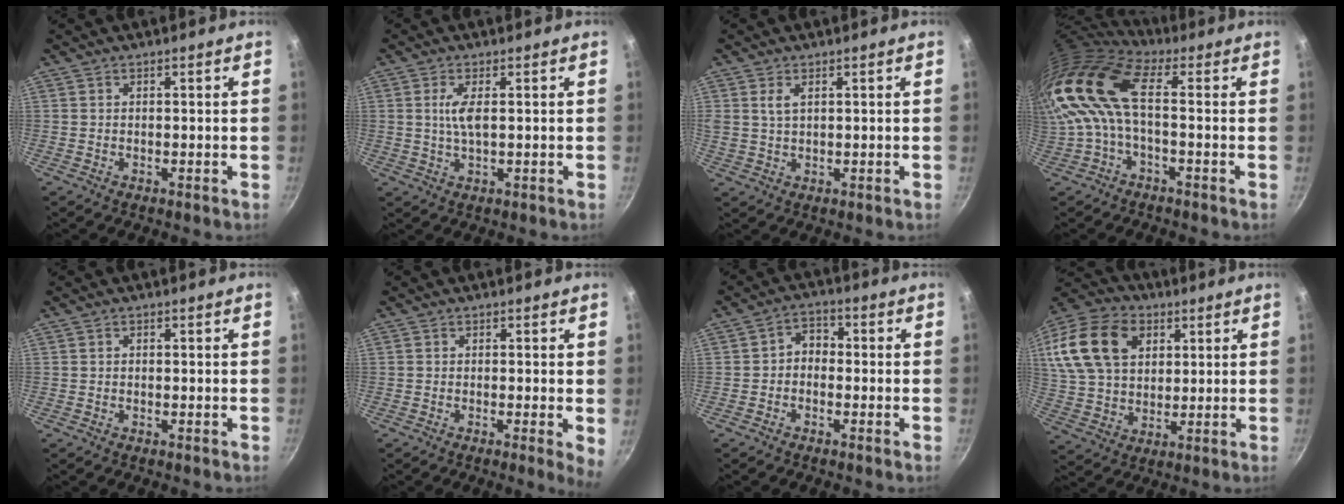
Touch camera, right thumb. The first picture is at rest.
{"total": 3.8, "force": [0.6, 1.1, 3.6], "torque": [-0.079, -0.001, 0.012]}
{"total": 2.8, "force": [1.1, 1.6, 2.0], "torque": [-0.035, -0.005, 0.021]}
{"total": 15.3, "force": [0.5, 6.7, 13.7], "torque": [-0.290, 0.016, -0.004]}
{"total": 0.0}
{"total": 3.3, "force": [-0.3, 0.6, 3.3], "torque": [-0.041, -0.009, -0.008]}
{"total": 3.6, "force": [-1.0, 2.8, 2.1], "torque": [-0.018, 0.022, -0.027]}
{"total": 21.0, "force": [7.1, 14.8, 13.2], "torque": [-0.250, 0.011, 0.126]}